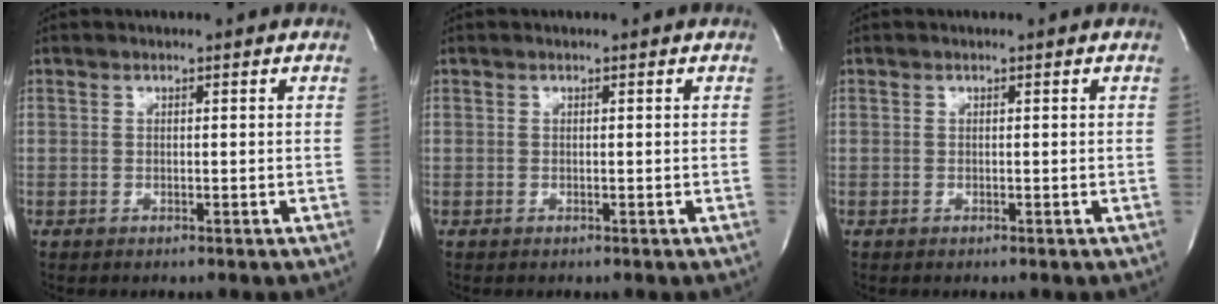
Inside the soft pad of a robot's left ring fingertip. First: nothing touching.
{"total": 0.0}
{"total": 0.0}